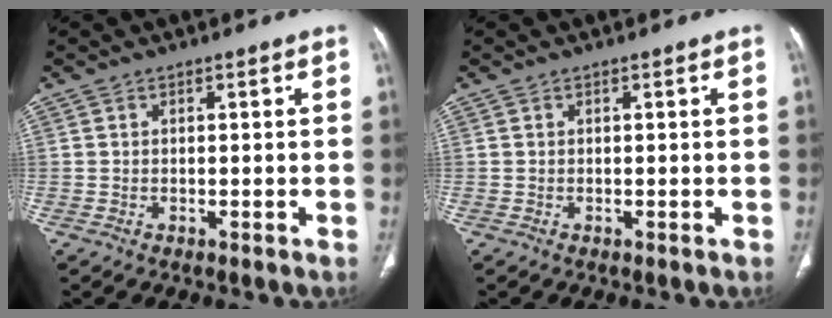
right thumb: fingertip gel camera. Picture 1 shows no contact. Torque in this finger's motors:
{"motor_torque": [0.00, 0.00, -0.03, 0.02, 0.00]}